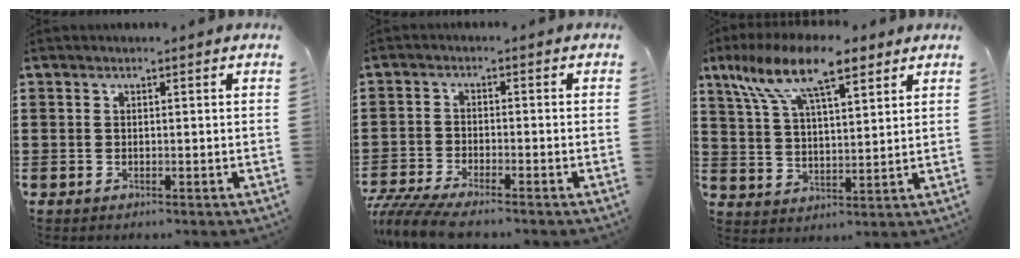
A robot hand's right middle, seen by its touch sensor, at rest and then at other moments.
{"total": 4.9, "force": [-4.6, 0.3, 1.9], "torque": [-0.059, -0.017, -0.094]}
{"total": 12.3, "force": [8.3, 3.9, 8.1], "torque": [-0.168, -0.009, 0.150]}